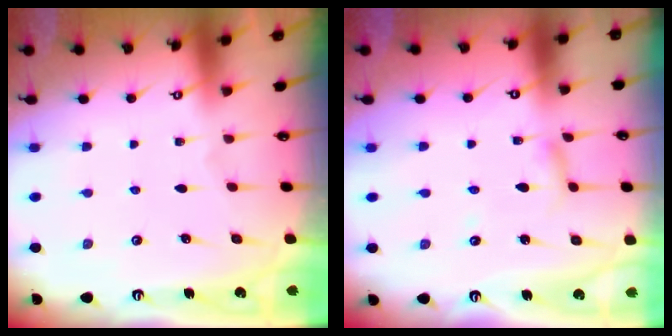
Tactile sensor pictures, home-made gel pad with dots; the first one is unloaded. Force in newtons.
{"total": 3.3, "press": 3.2, "slide": 0.3}